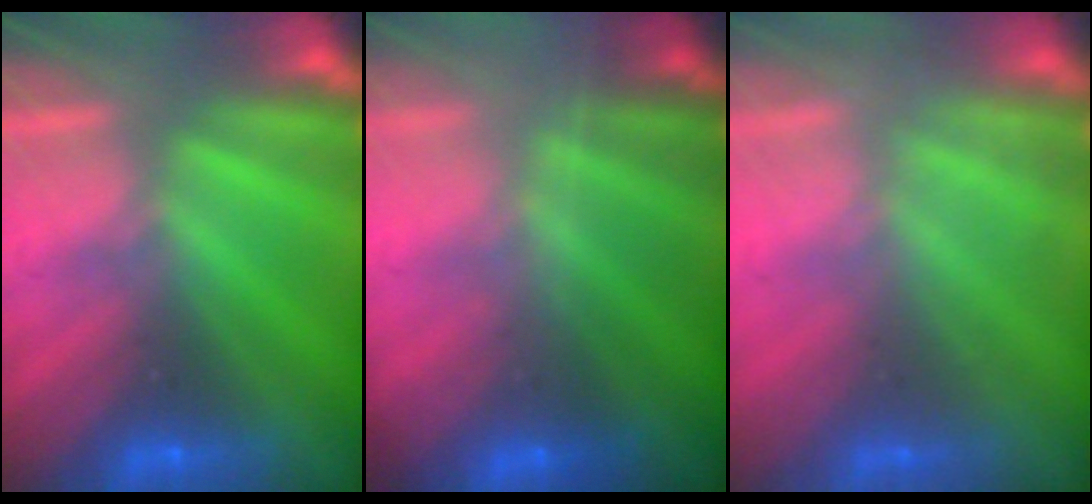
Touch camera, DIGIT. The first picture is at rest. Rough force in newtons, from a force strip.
{"total": 1.8}
{"total": 2.6}